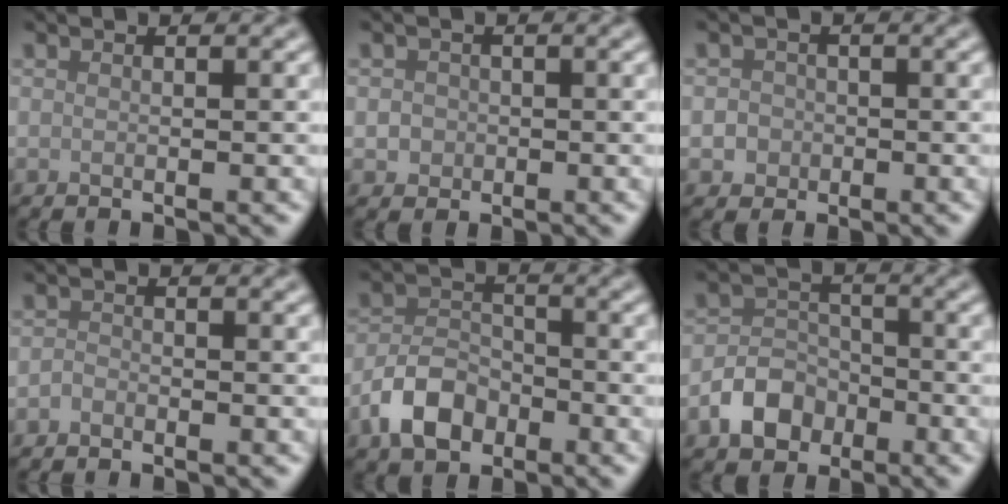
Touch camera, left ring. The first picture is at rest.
{"total": 1.3, "force": [-0.1, 1.3, 0.3], "torque": [0.005, -0.003, -0.003]}
{"total": 1.9, "force": [-0.4, 1.8, 0.4], "torque": [0.012, 0.002, -0.014]}
{"total": 0.8, "force": [-0.6, 0.4, 0.2], "torque": [-0.002, 0.001, -0.015]}
{"total": 4.5, "force": [-2.5, 2.8, 2.5], "torque": [-0.043, 0.003, -0.056]}
{"total": 4.0, "force": [-2.2, 3.0, 1.6], "torque": [-0.028, 0.001, -0.045]}